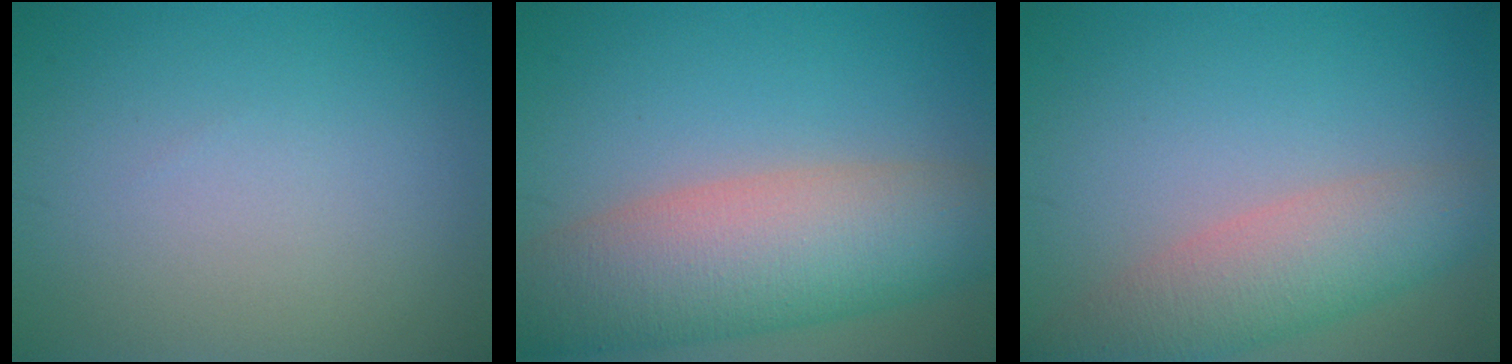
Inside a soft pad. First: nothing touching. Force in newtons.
{"total": 10.4, "press": 10.4, "slide": 0.5}
{"total": 5.7, "press": 5.6, "slide": 0.1}